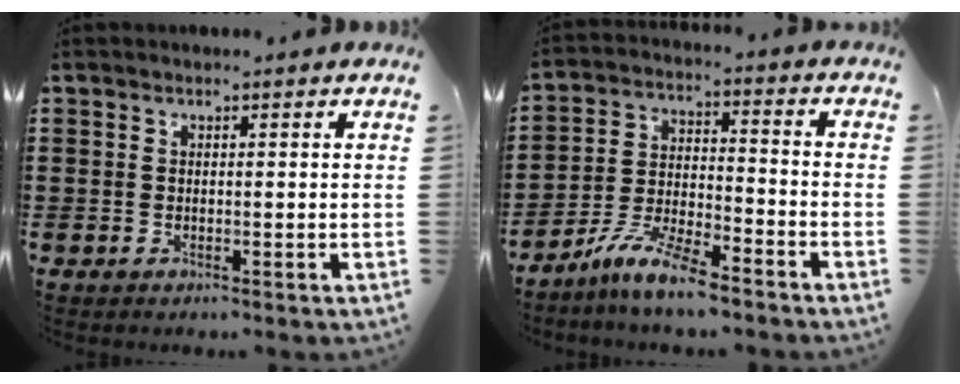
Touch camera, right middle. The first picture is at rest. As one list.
[{"total": 8.5, "force": [-7.1, 0.9, 4.5], "torque": [-0.101, 0.001, -0.139]}]